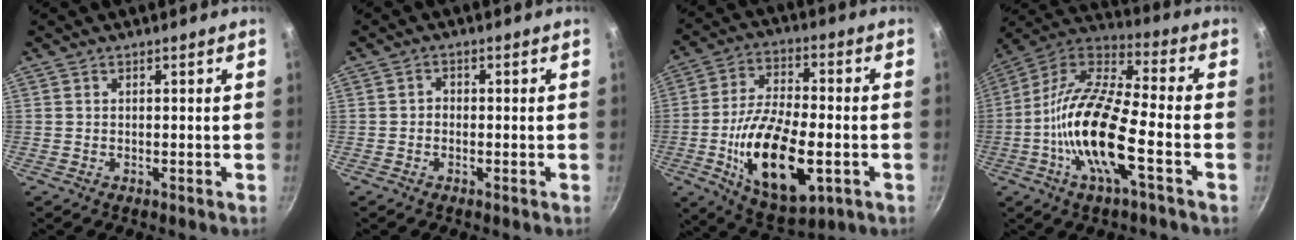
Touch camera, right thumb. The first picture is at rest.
{"total": 1.4, "force": [-0.4, 1.1, 0.6], "torque": [-0.007, 0.007, -0.010]}
{"total": 19.8, "force": [-5.0, 9.2, 16.9], "torque": [-0.290, 0.016, -0.079]}
{"total": 18.8, "force": [-5.2, 5.9, 17.1], "torque": [-0.329, 0.038, -0.121]}